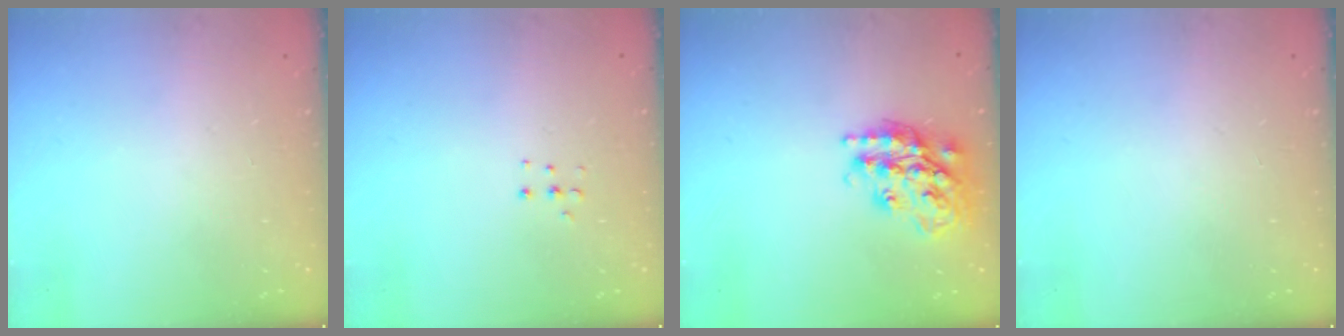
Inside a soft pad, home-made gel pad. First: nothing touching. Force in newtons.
{"total": 4.0, "press": 4.0, "slide": 0.5}
{"total": 20.4, "press": 20.3, "slide": 1.7}
{"total": 0.0}